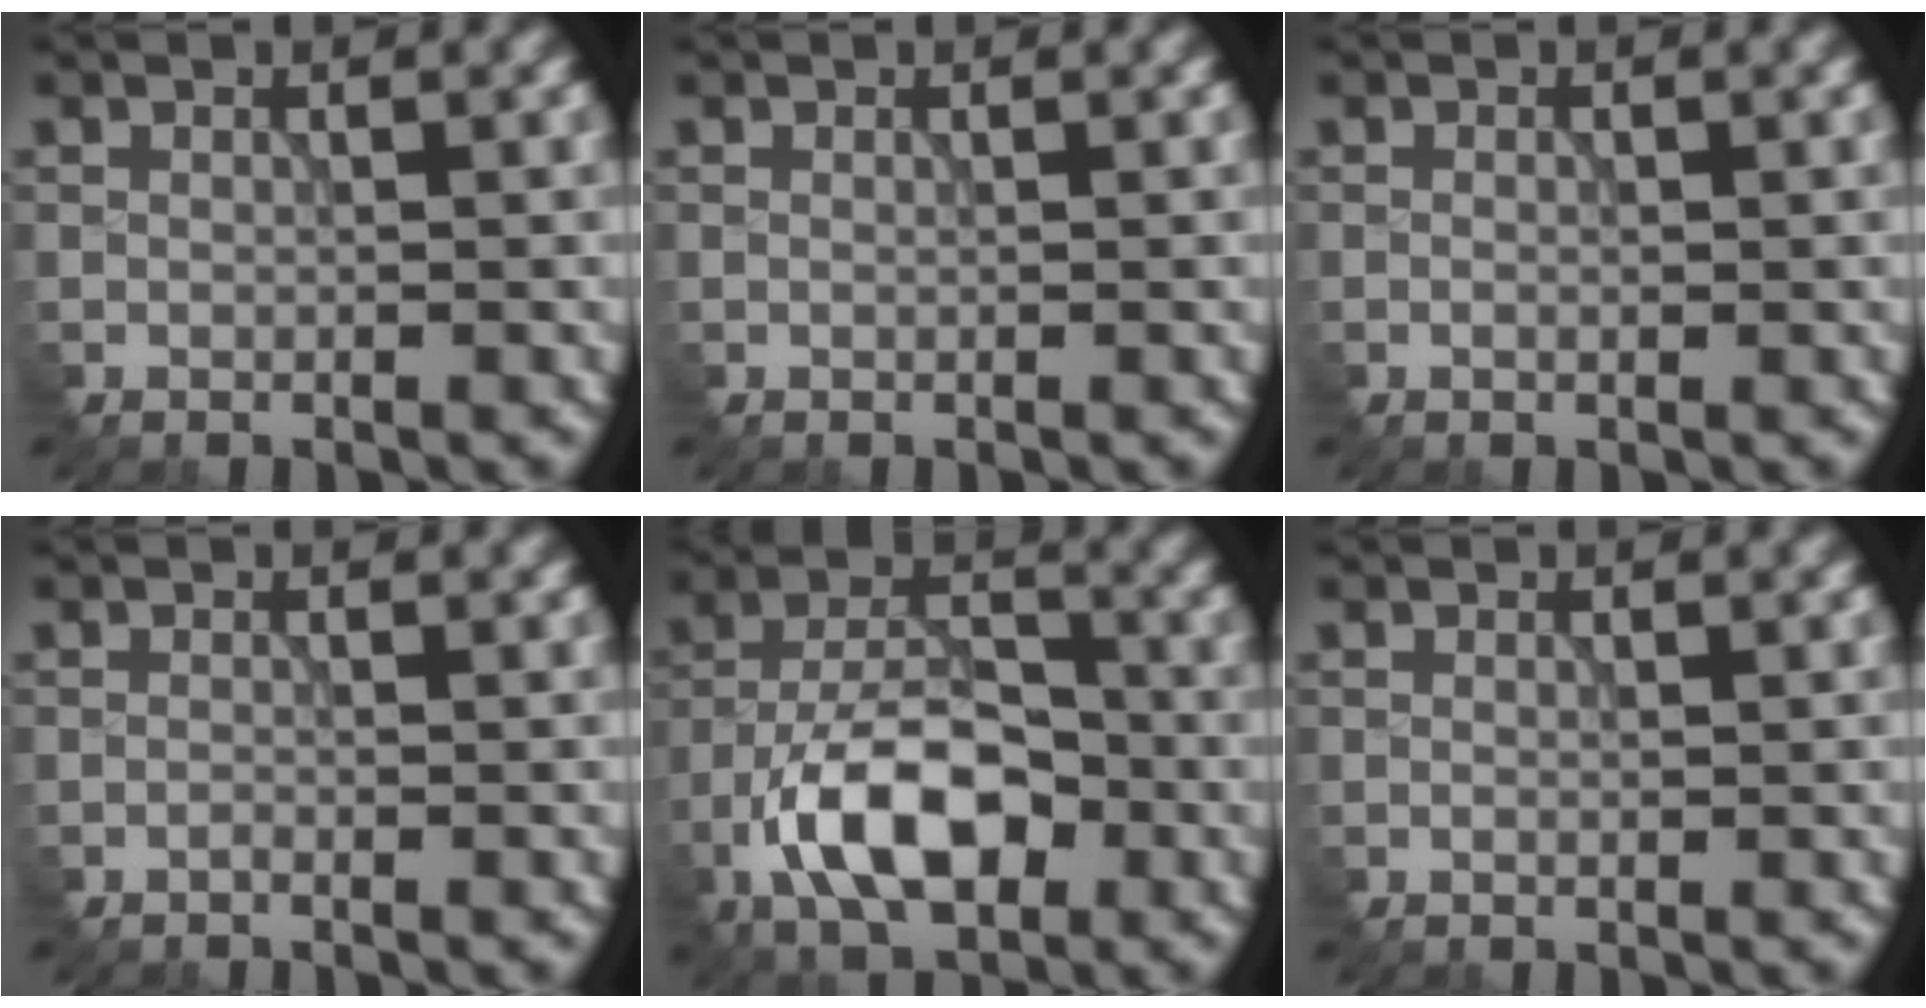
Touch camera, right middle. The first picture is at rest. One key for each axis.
{"total": 0.0}
{"total": 0.0}
{"total": 0.5, "fx": -0.4, "fy": -0.2, "fz": -0.2, "tx": -0.001, "ty": 0.005, "tz": -0.012}
{"total": 8.8, "fx": -4.1, "fy": 4.4, "fz": 6.5, "tx": -0.125, "ty": 0.013, "tz": -0.083}
{"total": 0.0}